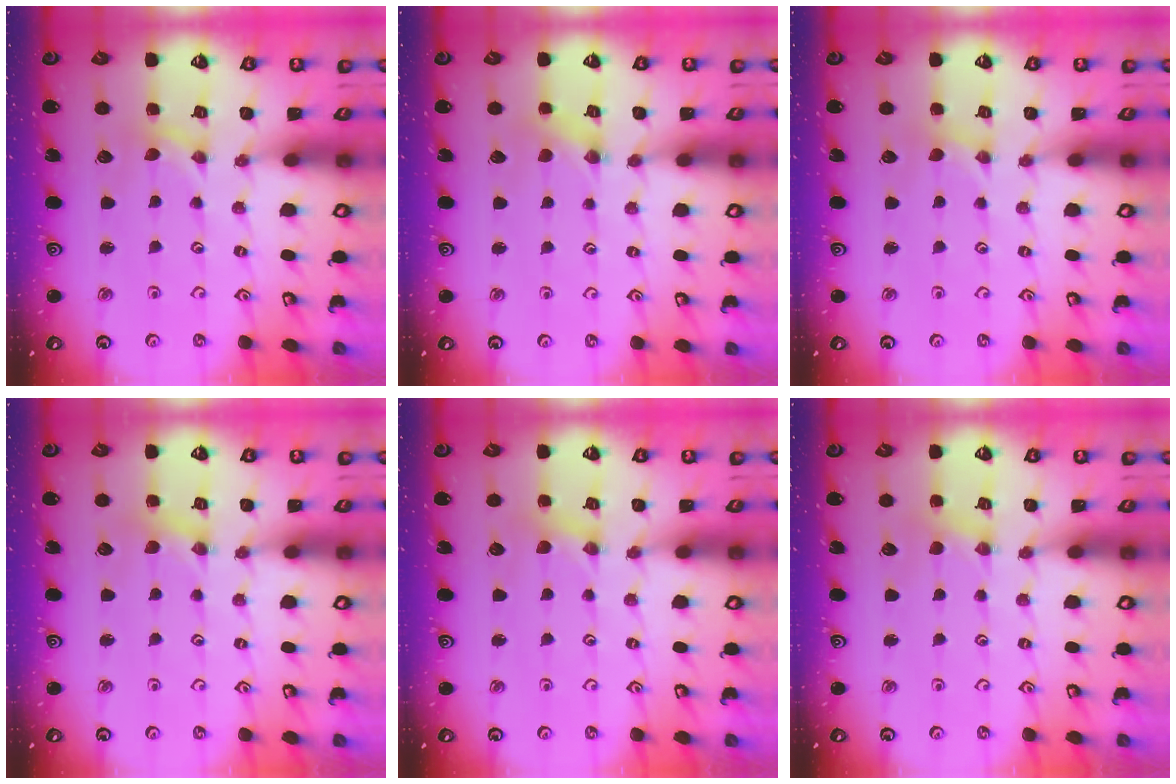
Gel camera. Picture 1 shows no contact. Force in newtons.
{"total": 0.5, "press": 0.5, "slide": 0.1}
{"total": 0.0}
{"total": 1.2, "press": 1.1, "slide": 0.3}
{"total": 1.6, "press": 1.6, "slide": 0.3}
{"total": 1.7, "press": 1.6, "slide": 0.4}